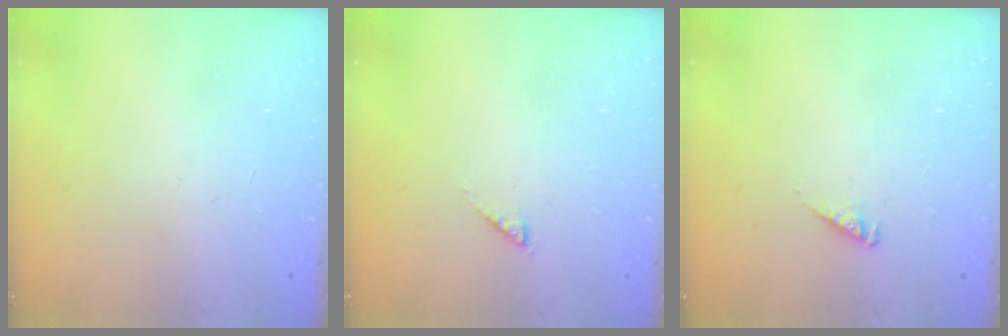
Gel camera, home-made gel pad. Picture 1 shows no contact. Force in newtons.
{"total": 1.1, "press": 1.0, "slide": 0.3}
{"total": 2.5, "press": 2.5, "slide": 0.2}